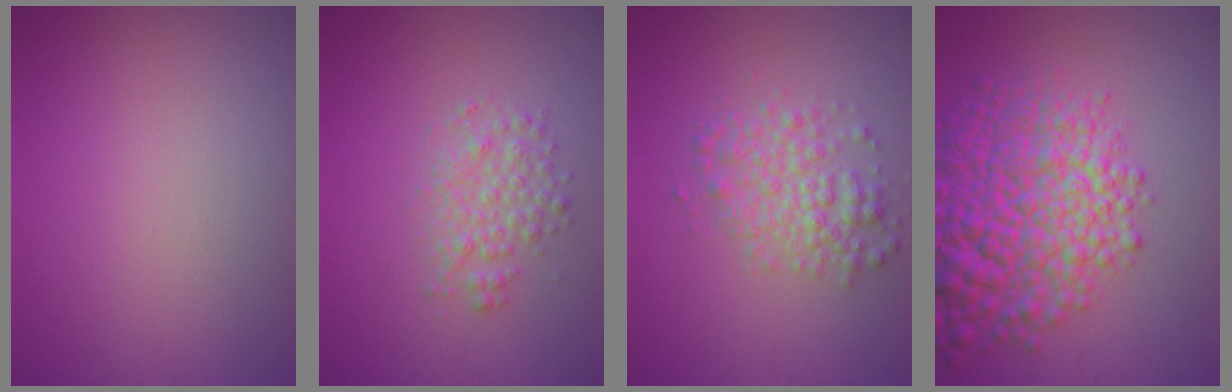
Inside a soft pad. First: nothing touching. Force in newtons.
{"total": 2.5, "press": 2.5, "slide": 0.1}
{"total": 3.5, "press": 3.5, "slide": 0.1}
{"total": 9.7, "press": 9.7, "slide": 0.4}